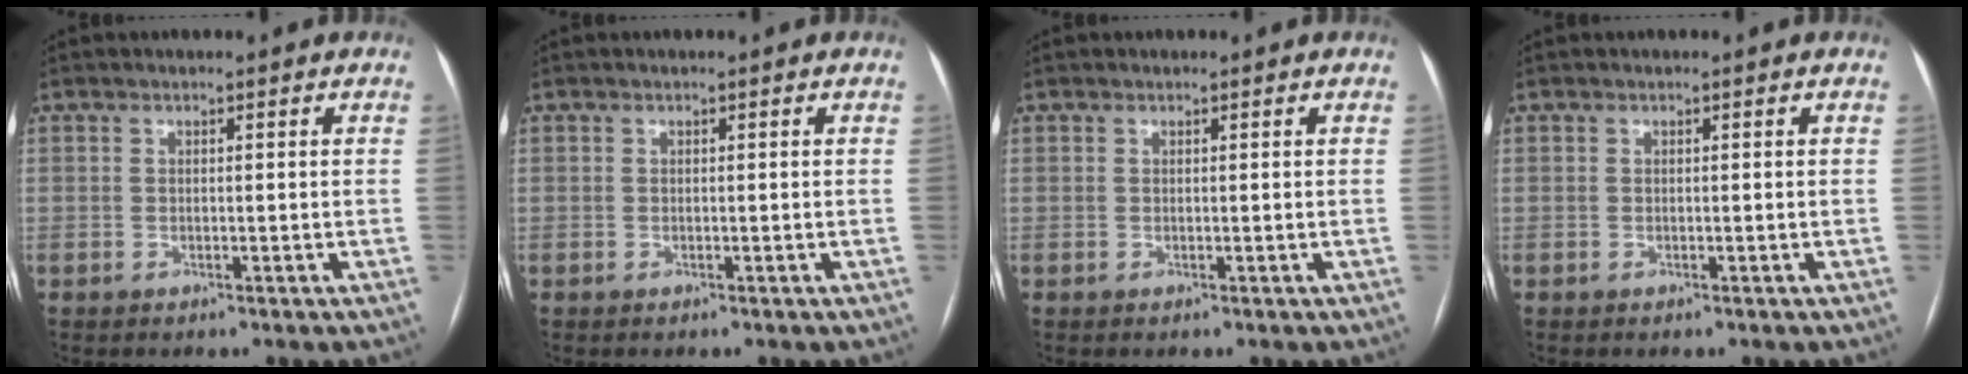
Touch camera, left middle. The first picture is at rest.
{"total": 0.0}
{"total": 0.0}
{"total": 0.0}